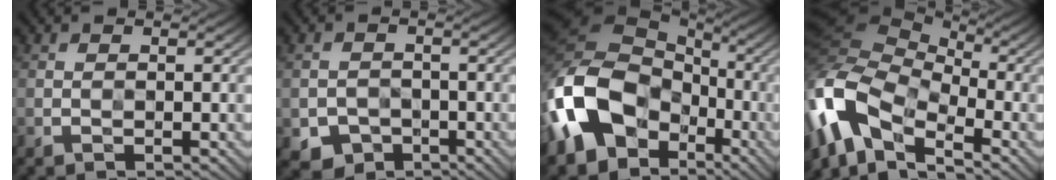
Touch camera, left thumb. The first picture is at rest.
{"total": 3.6, "force": [-2.0, 2.7, 1.2], "torque": [-0.022, -0.010, -0.037]}
{"total": 17.4, "force": [-5.6, 12.8, 10.4], "torque": [-0.250, -0.022, -0.107]}
{"total": 13.6, "force": [-4.1, 7.9, 10.3], "torque": [-0.243, -0.008, -0.087]}